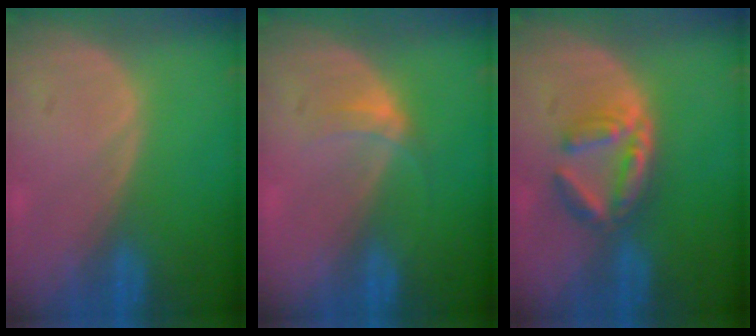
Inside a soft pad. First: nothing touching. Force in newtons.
{"total": 2.6, "press": 2.2, "slide": 1.4}
{"total": 5.3, "press": 5.3, "slide": 0.8}